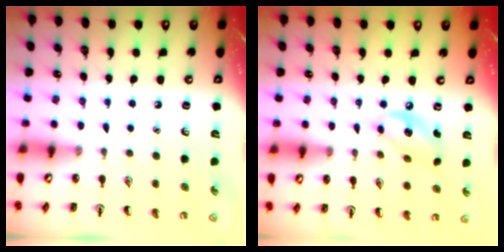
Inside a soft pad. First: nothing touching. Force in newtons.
{"total": 7.0, "press": 6.9, "slide": 1.3}